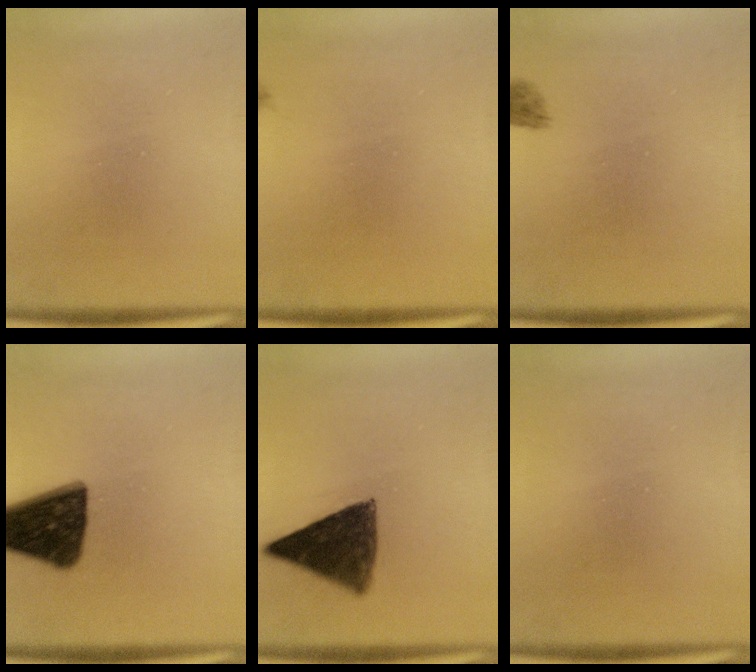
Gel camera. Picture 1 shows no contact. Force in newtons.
{"total": 0.7}
{"total": 1.6}
{"total": 14.9}
{"total": 8.8}
{"total": 0.0}